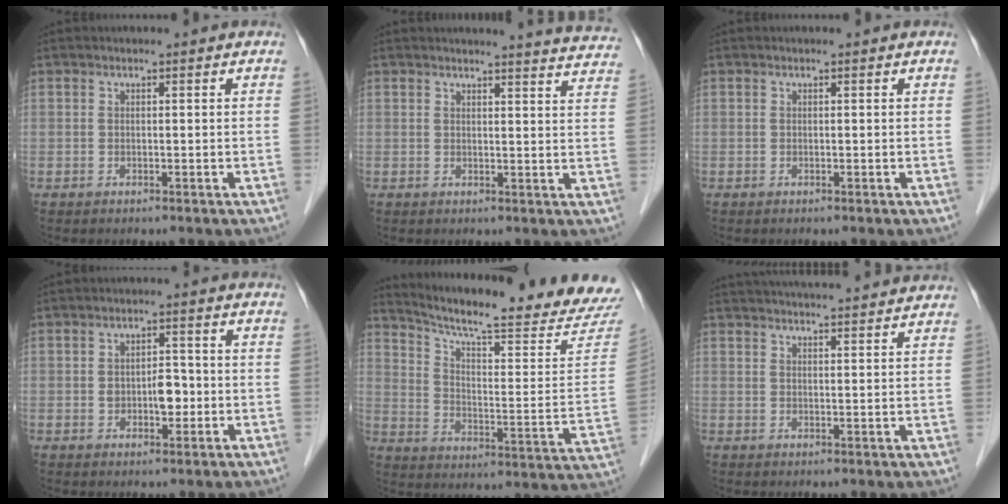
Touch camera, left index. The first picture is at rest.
{"total": 10.0, "force": [9.8, -0.3, 1.8], "torque": [-0.012, -0.054, 0.085]}
{"total": 0.0}
{"total": 4.0, "force": [-0.7, 2.2, 3.2], "torque": [-0.052, 0.008, -0.007]}
{"total": 24.7, "force": [22.9, 1.3, 9.2], "torque": [-0.142, -0.082, 0.299]}
{"total": 15.3, "force": [14.4, 1.0, 5.3], "torque": [-0.086, 0.033, 0.191]}